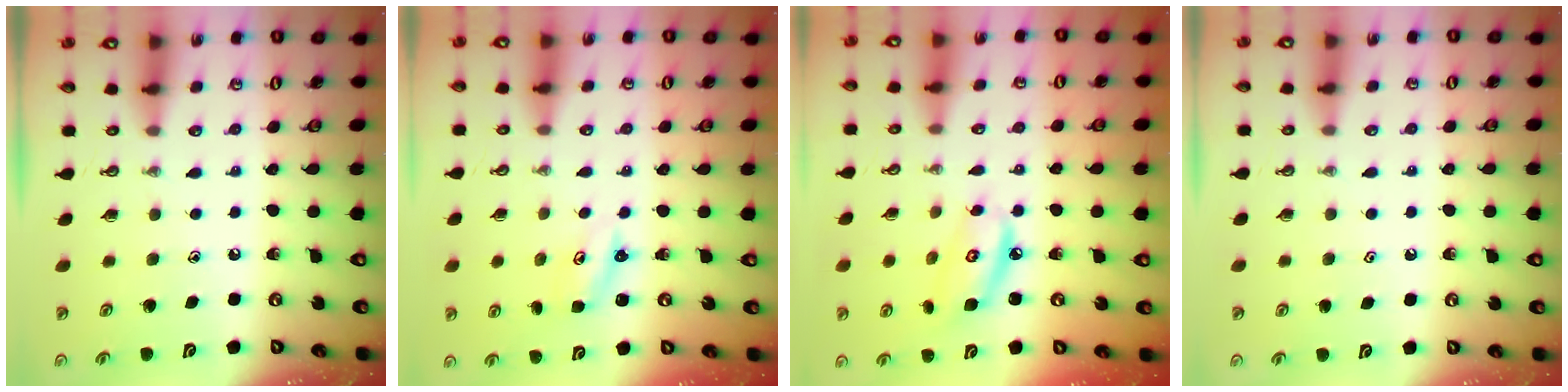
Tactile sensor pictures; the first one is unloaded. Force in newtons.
{"total": 2.2, "press": 2.1, "slide": 0.4}
{"total": 7.2, "press": 7.1, "slide": 0.5}
{"total": 0.8, "press": 0.2, "slide": 0.7}